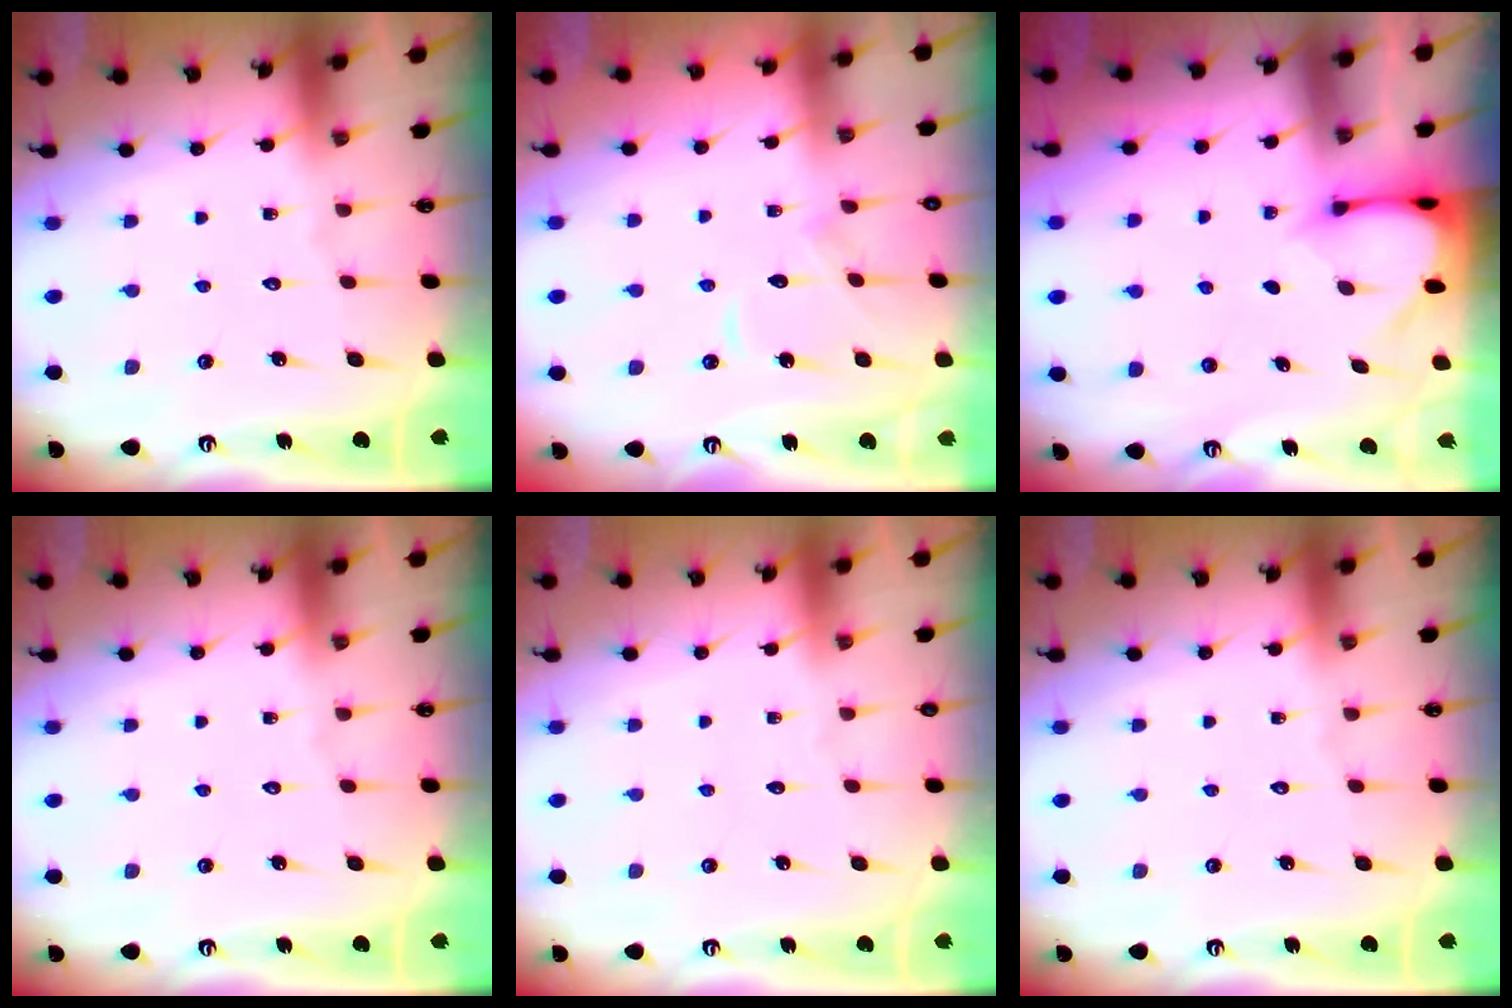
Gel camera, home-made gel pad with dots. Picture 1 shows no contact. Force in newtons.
{"total": 7.2, "press": 7.2, "slide": 0.2}
{"total": 3.5, "press": 3.4, "slide": 0.2}
{"total": 0.0}
{"total": 0.0}
{"total": 0.0}